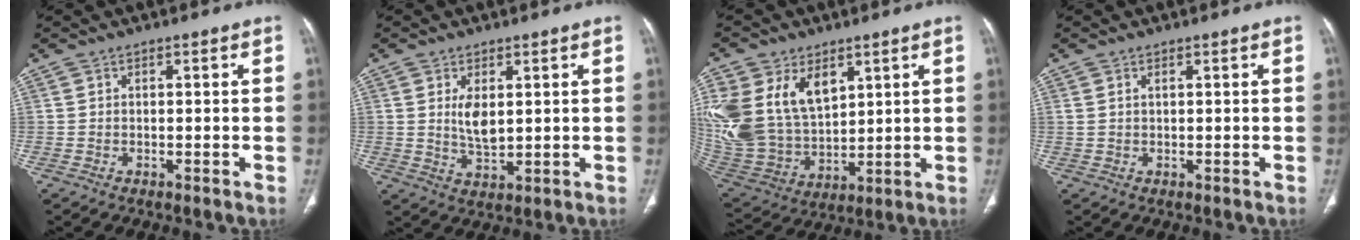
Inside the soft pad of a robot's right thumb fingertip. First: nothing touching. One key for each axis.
{"total": 5.2, "fx": 1.3, "fy": 2.5, "fz": 4.3, "tx": -0.075, "ty": -0.016, "tz": 0.033}
{"total": 22.2, "fx": 8.2, "fy": 14.9, "fz": 14.2, "tx": -0.305, "ty": -0.010, "tz": 0.178}
{"total": 1.0, "fx": 0.5, "fy": 0.4, "fz": 0.8, "tx": -0.023, "ty": 0.009, "tz": 0.015}